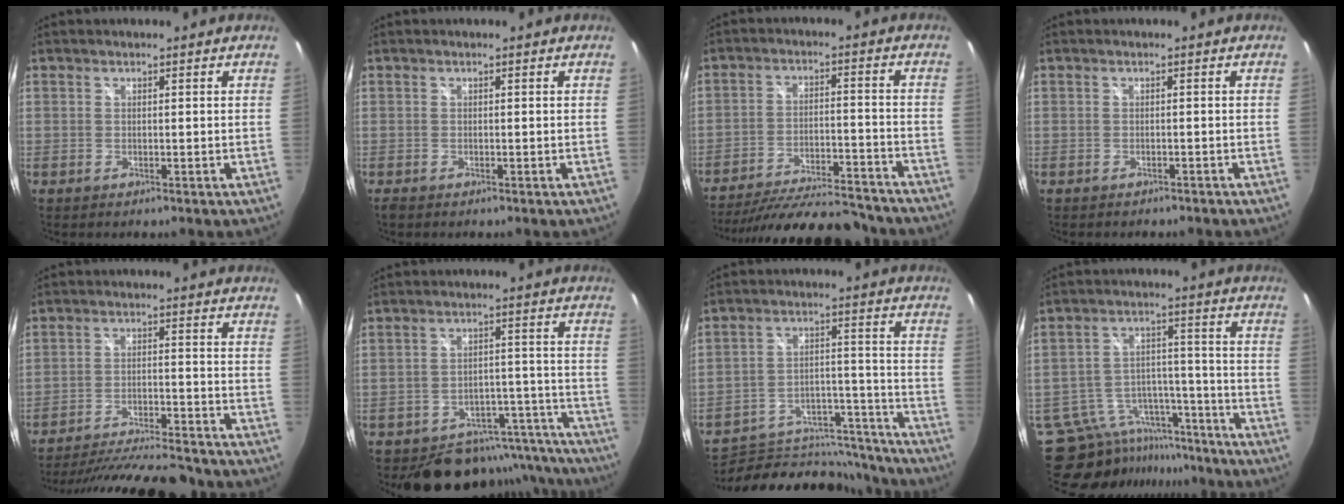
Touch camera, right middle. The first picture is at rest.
{"total": 0.6, "force": [-0.5, 0.2, 0.3], "torque": [-0.007, -0.002, -0.009]}
{"total": 23.2, "force": [-20.8, 4.7, 9.3], "torque": [-0.172, -0.020, -0.289]}
{"total": 1.8, "force": [-1.6, 0.6, 0.4], "torque": [-0.012, -0.010, -0.022]}
{"total": 21.4, "force": [-19.1, 3.2, 9.2], "torque": [-0.176, -0.033, -0.282]}
{"total": 16.5, "force": [-14.7, 7.1, 2.2], "torque": [-0.036, 0.058, -0.178]}
{"total": 20.7, "force": [-19.0, 6.8, 4.6], "torque": [-0.076, 0.044, -0.253]}
{"total": 14.5, "force": [-12.9, 6.2, 2.1], "torque": [-0.050, 0.037, -0.178]}